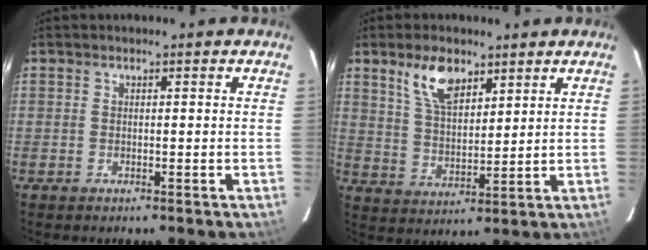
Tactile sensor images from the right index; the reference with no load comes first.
{"total": 8.7, "force": [5.3, 4.2, 5.4], "torque": [-0.100, 0.011, 0.107]}